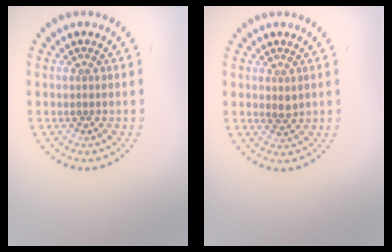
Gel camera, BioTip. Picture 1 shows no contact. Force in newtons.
{"total": 0.9, "press": 0.8, "slide": 0.3}